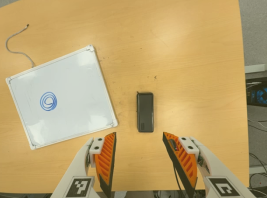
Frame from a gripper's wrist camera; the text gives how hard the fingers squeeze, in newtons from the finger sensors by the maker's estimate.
{"total": 0.0}